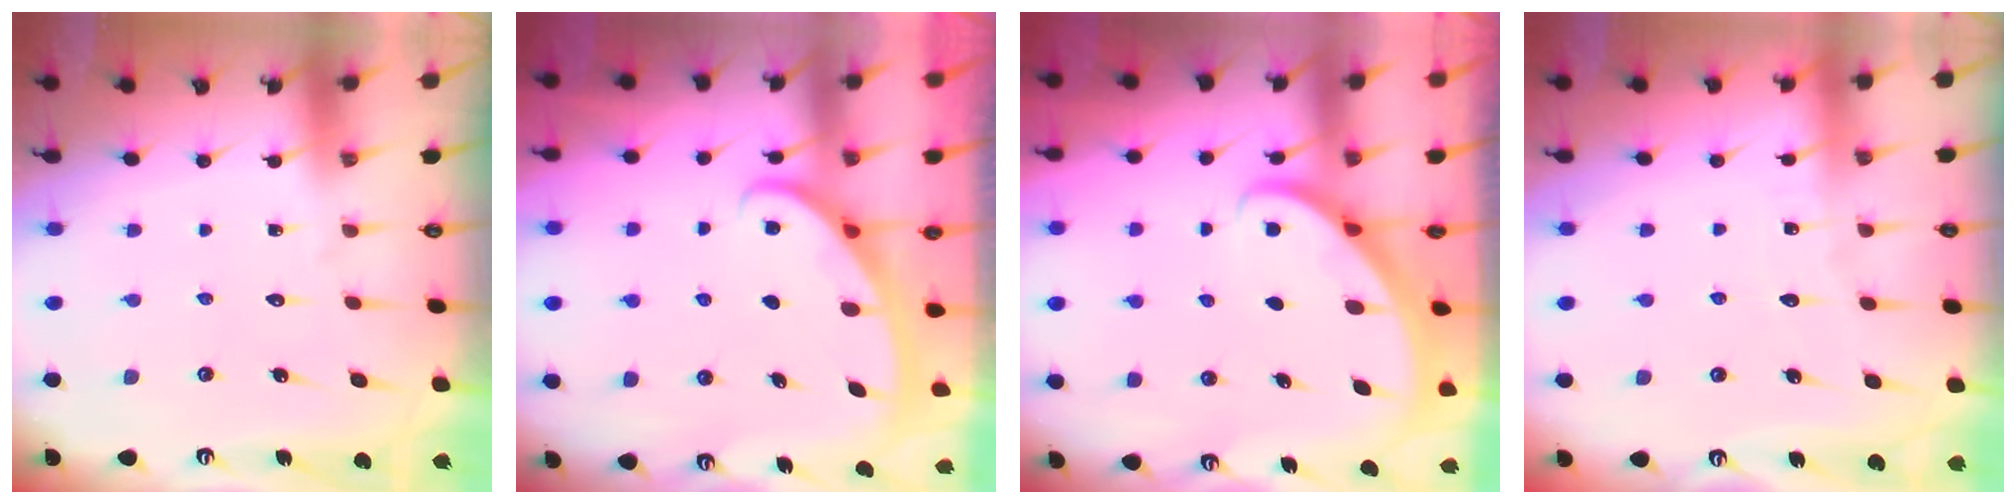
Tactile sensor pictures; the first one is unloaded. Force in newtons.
{"total": 2.9, "press": 2.8, "slide": 0.4}
{"total": 2.7, "press": 2.7, "slide": 0.1}
{"total": 2.3, "press": 2.3, "slide": 0.3}